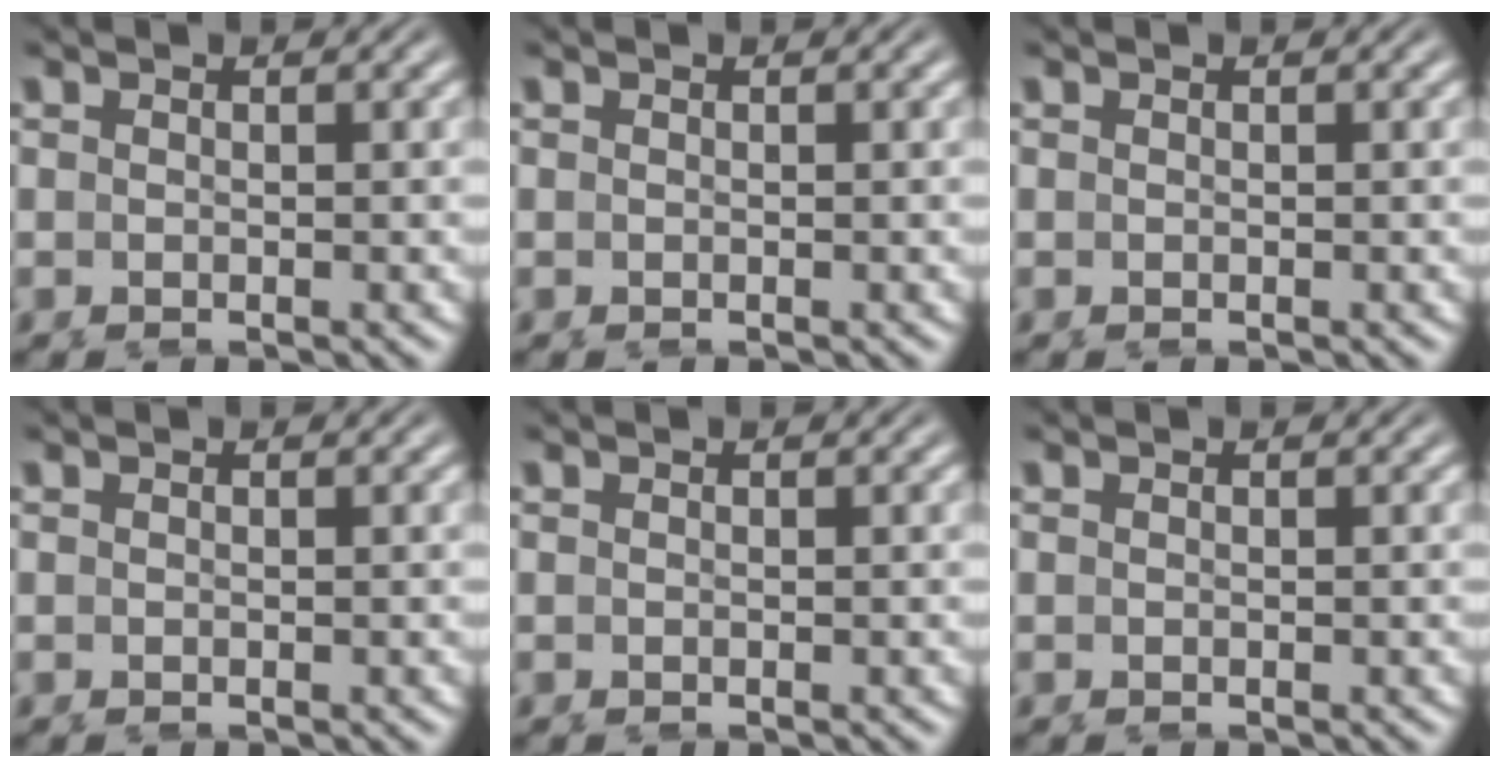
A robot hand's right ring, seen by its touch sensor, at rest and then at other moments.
{"total": 0.0}
{"total": 0.0}
{"total": 0.0}
{"total": 0.0}
{"total": 0.0}